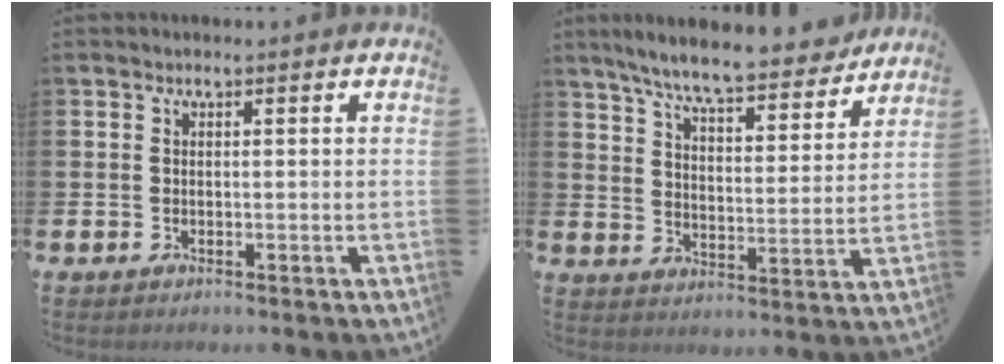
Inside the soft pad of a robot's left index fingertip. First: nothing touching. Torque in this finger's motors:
{"motor_torque": [0.47, -0.54, 1.04, 0.21]}